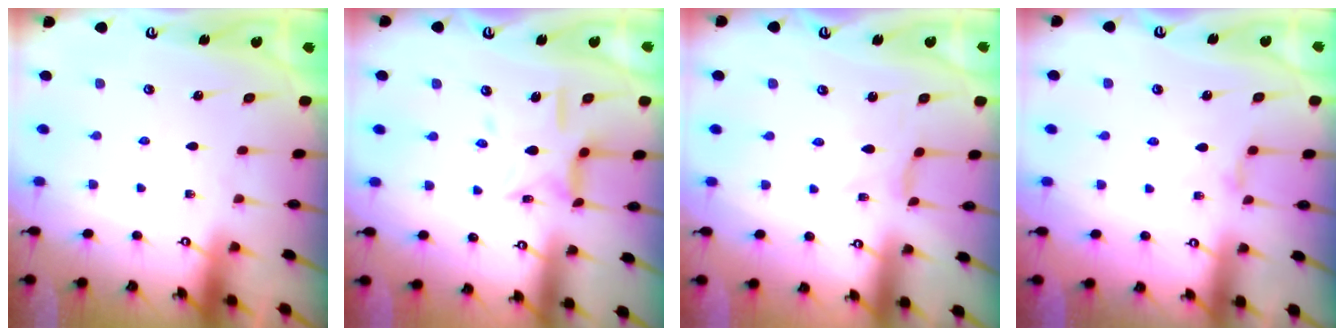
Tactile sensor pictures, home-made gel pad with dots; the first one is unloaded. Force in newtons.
{"total": 10.9, "press": 10.8, "slide": 0.9}
{"total": 0.0}
{"total": 1.9, "press": 1.9, "slide": 0.4}